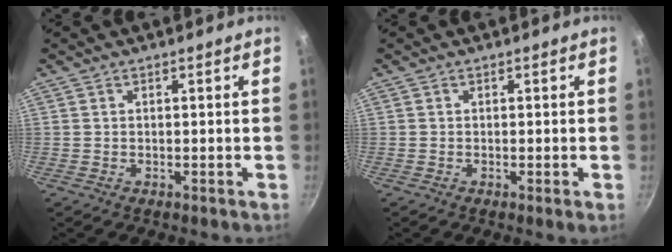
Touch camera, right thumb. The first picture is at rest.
{"total": 1.0, "force": [-0.3, -0.1, 0.9], "torque": [-0.016, -0.004, -0.008]}